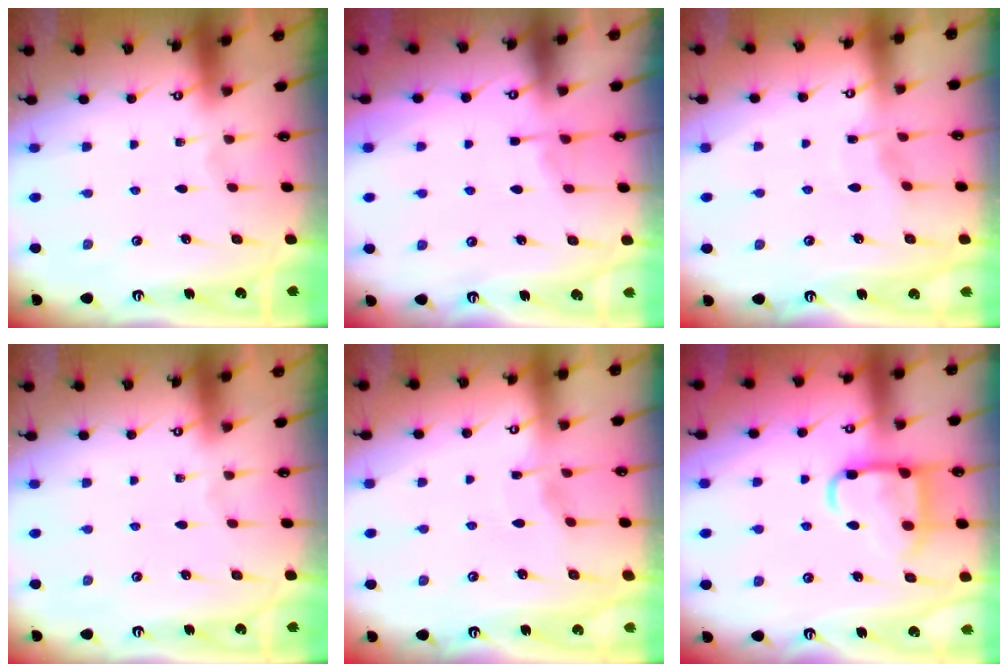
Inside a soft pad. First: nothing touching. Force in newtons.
{"total": 3.0, "press": 3.0, "slide": 0.5}
{"total": 3.6, "press": 3.5, "slide": 0.5}
{"total": 0.0}
{"total": 2.7, "press": 2.6, "slide": 0.4}
{"total": 13.1, "press": 13.0, "slide": 1.5}